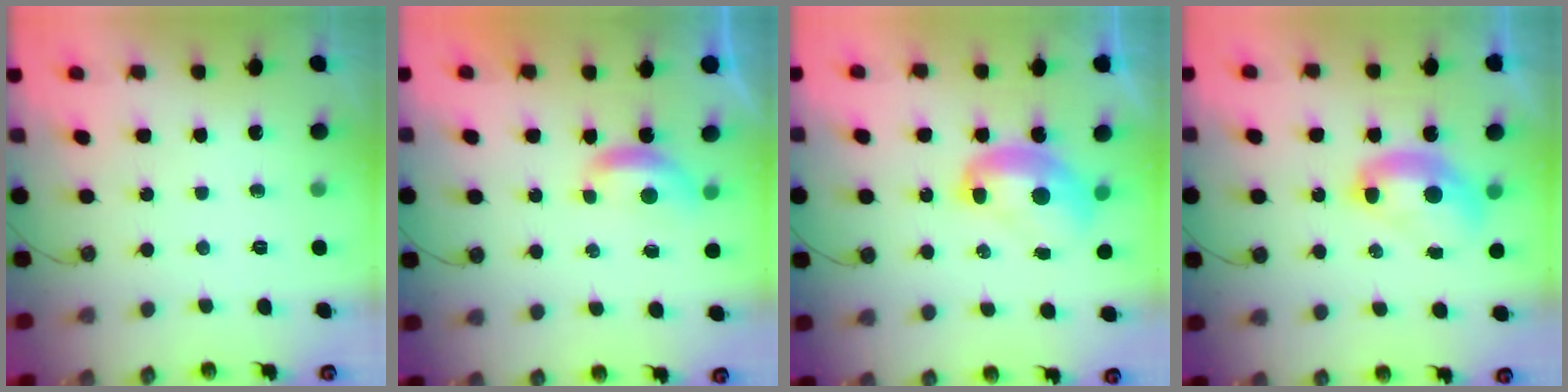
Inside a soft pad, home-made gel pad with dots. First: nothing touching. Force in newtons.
{"total": 1.6, "press": 1.6, "slide": 0.3}
{"total": 2.4, "press": 2.4, "slide": 0.3}
{"total": 2.7, "press": 2.7, "slide": 0.1}